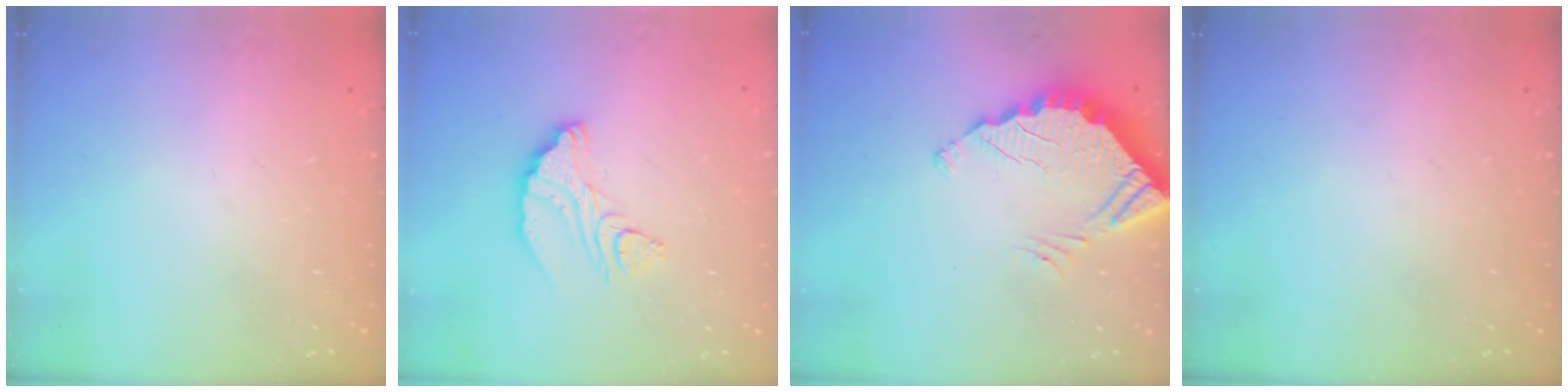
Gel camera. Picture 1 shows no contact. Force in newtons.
{"total": 11.5, "press": 11.4, "slide": 0.9}
{"total": 4.5, "press": 4.5, "slide": 0.2}
{"total": 0.0}